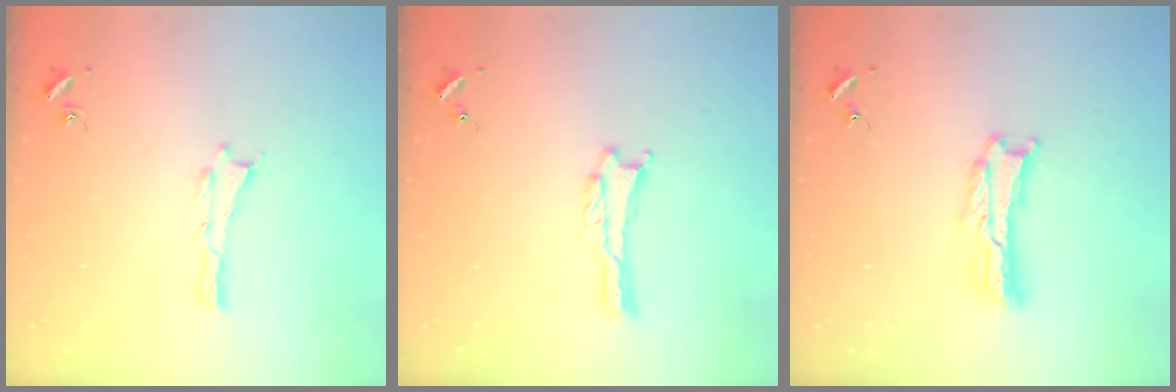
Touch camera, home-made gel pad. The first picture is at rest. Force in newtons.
{"total": 0.6, "press": 0.6, "slide": 0.1}
{"total": 2.8, "press": 2.7, "slide": 0.4}